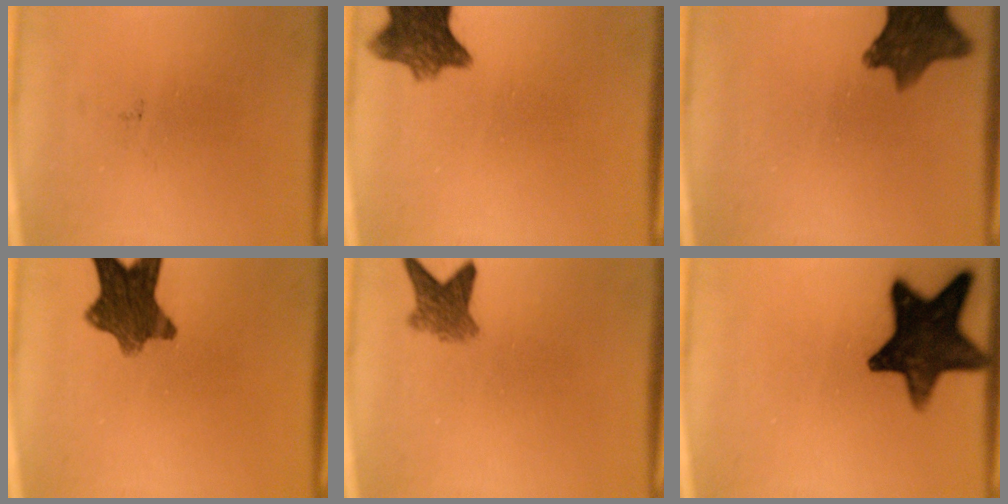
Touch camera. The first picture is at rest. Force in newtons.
{"total": 9.0}
{"total": 9.9}
{"total": 9.5}
{"total": 4.1}
{"total": 14.9}